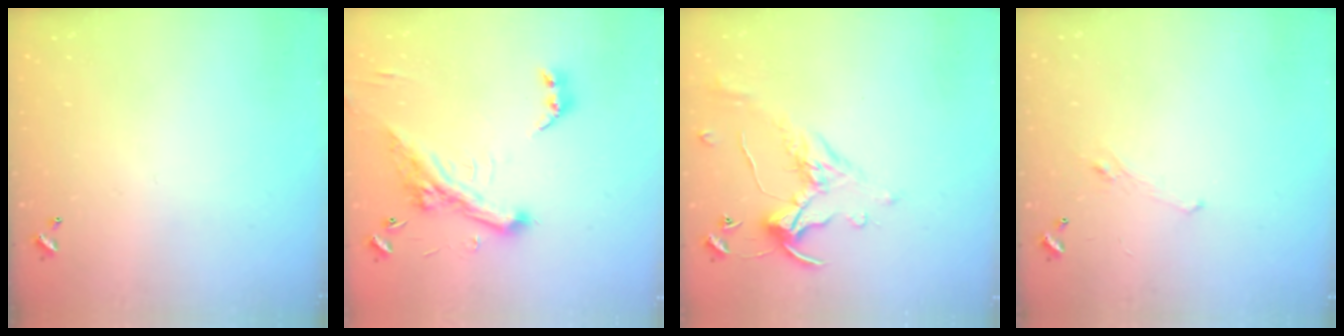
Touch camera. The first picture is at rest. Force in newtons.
{"total": 7.7, "press": 7.5, "slide": 2.0}
{"total": 1.1, "press": 0.6, "slide": 0.9}
{"total": 1.2, "press": 0.8, "slide": 0.9}